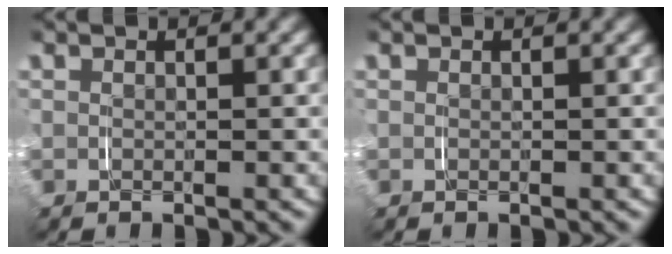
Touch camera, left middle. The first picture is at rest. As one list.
[{"total": 0.0}]